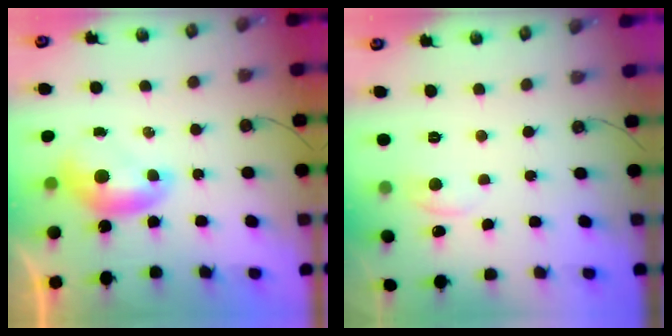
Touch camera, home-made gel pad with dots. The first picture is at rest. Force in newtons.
{"total": 0.6, "press": 0.3, "slide": 0.5}